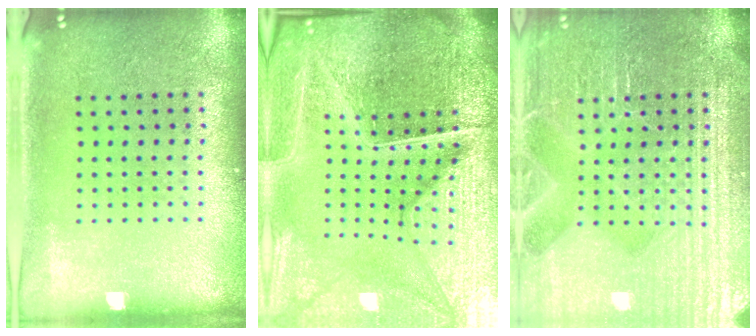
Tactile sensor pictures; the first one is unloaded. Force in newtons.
{"total": 6.3, "press": 5.7, "slide": 2.6}
{"total": 4.8, "press": 4.7, "slide": 0.6}